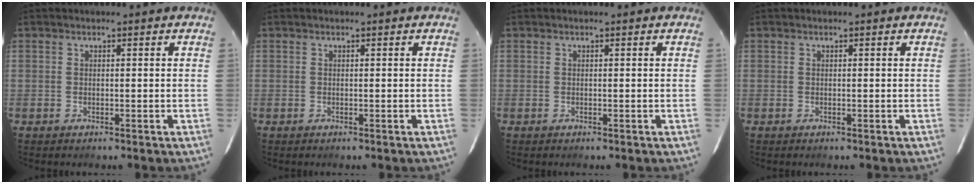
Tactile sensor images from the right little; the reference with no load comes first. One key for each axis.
{"total": 0.0}
{"total": 0.0}
{"total": 0.0}